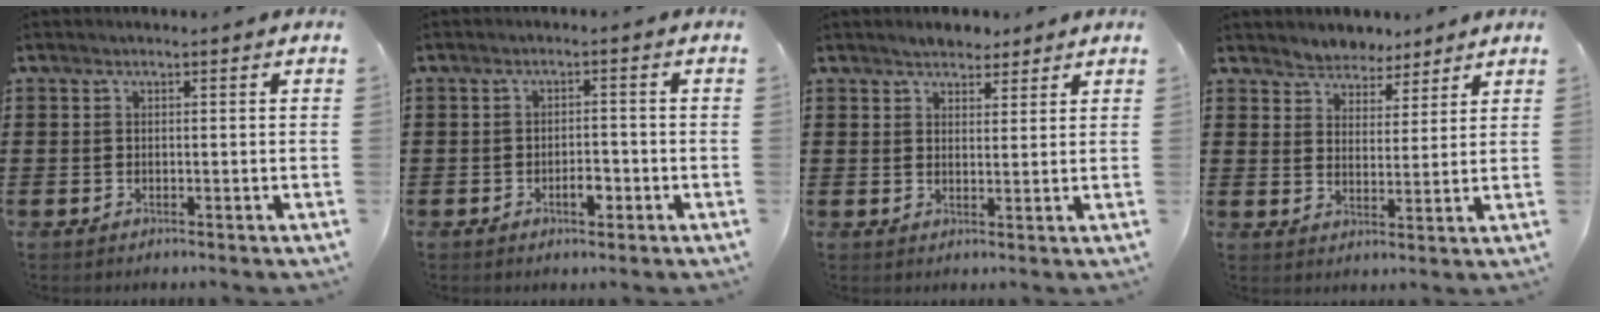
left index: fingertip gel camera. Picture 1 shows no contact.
{"total": 2.9, "force": [-1.2, 1.3, 2.2], "torque": [-0.035, 0.000, -0.025]}
{"total": 2.7, "force": [2.5, 1.0, 0.2], "torque": [-0.010, 0.005, 0.049]}
{"total": 4.1, "force": [3.7, 1.7, -0.9], "torque": [-0.005, -0.012, 0.066]}